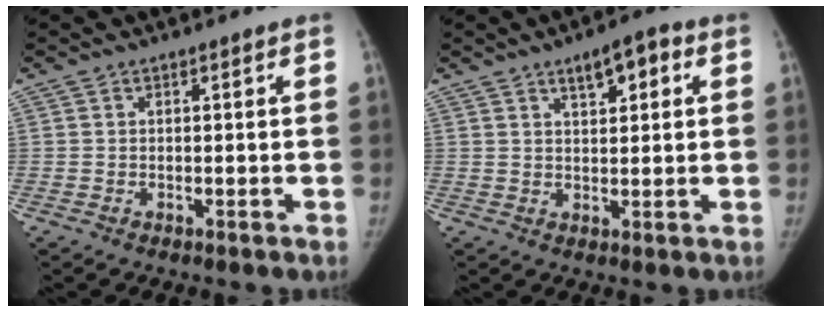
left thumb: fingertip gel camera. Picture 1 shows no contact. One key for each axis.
{"total": 5.8, "fx": 2.8, "fy": 2.3, "fz": 4.5, "tx": -0.050, "ty": -0.005, "tz": 0.038}